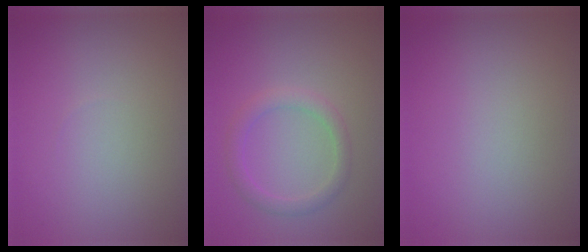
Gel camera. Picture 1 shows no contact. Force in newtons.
{"total": 2.1, "press": 2.1, "slide": 0.1}
{"total": 0.0}